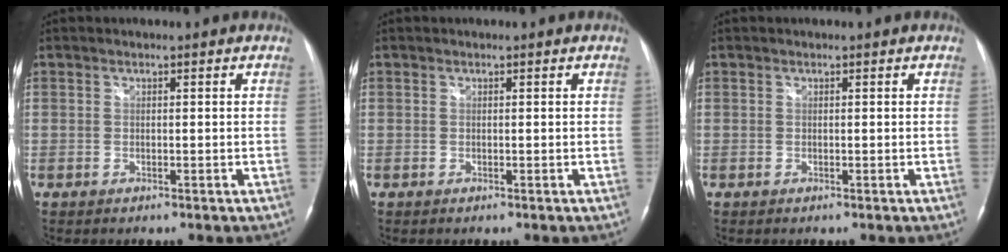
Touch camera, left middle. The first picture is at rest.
{"total": 0.0}
{"total": 0.0}